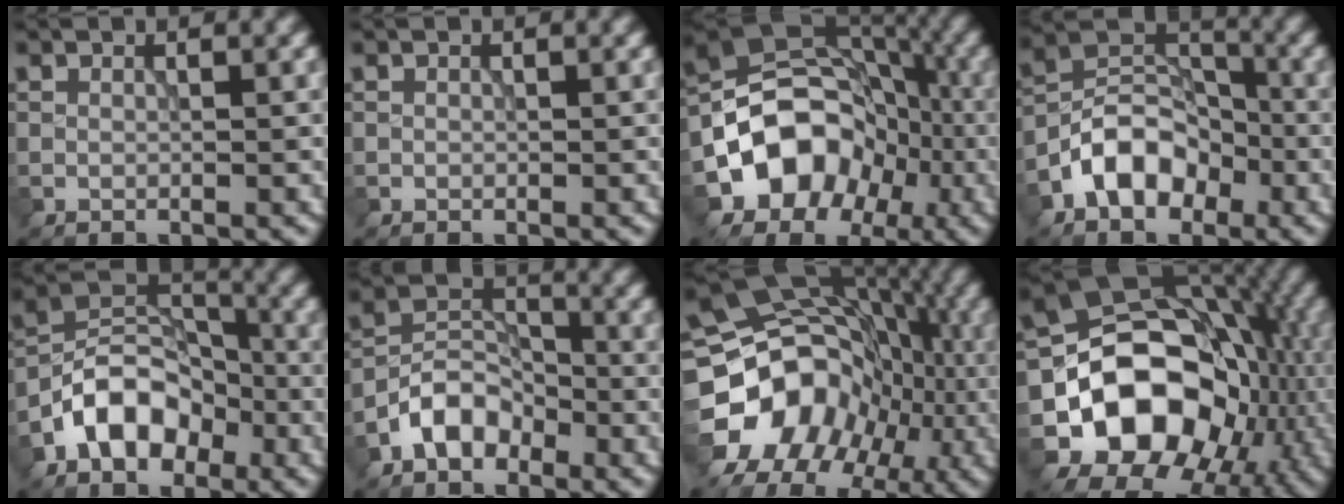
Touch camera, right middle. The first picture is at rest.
{"total": 0.0}
{"total": 8.8, "force": [-3.0, 7.1, 4.3], "torque": [-0.034, 0.011, -0.060]}
{"total": 6.4, "force": [-3.3, 4.2, 3.5], "torque": [-0.053, 0.007, -0.069]}
{"total": 7.1, "force": [-3.6, 4.7, 4.0], "torque": [-0.063, 0.009, -0.077]}
{"total": 4.3, "force": [-2.6, 2.7, 2.1], "torque": [-0.033, 0.011, -0.057]}
{"total": 16.5, "force": [-5.3, 13.4, 8.0], "torque": [-0.158, -0.003, -0.107]}
{"total": 13.7, "force": [-3.7, 10.7, 7.7], "torque": [-0.103, -0.002, -0.069]}